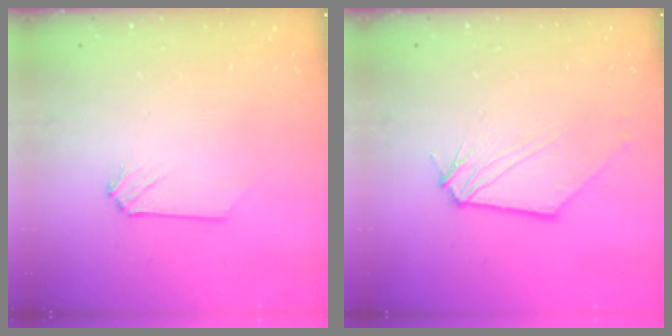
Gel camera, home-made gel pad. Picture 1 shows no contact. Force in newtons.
{"total": 1.0, "press": 1.0, "slide": 0.1}